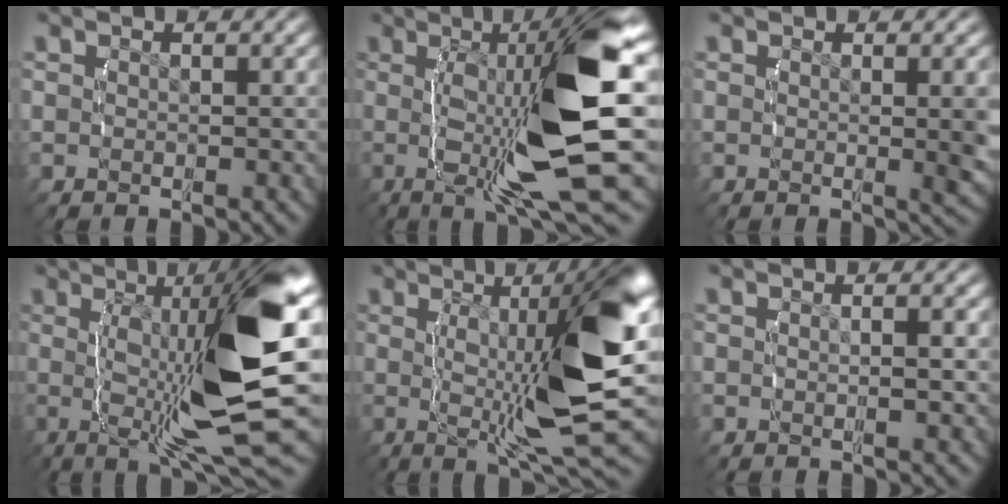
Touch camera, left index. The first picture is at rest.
{"total": 12.7, "force": [0.0, 1.9, 12.5], "torque": [-0.184, 0.006, 0.006]}
{"total": 2.5, "force": [0.1, 0.0, 2.5], "torque": [-0.032, -0.007, 0.002]}
{"total": 14.0, "force": [0.3, 2.6, 13.7], "torque": [-0.193, 0.003, 0.013]}
{"total": 12.7, "force": [1.1, 2.5, 12.4], "torque": [-0.170, 0.002, 0.024]}
{"total": 1.1, "force": [-0.2, -0.1, 1.1], "torque": [-0.022, -0.003, -0.001]}